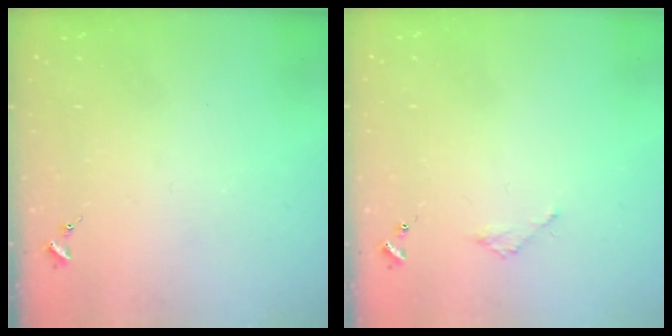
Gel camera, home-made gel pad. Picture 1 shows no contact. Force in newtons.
{"total": 2.1, "press": 2.1, "slide": 0.2}